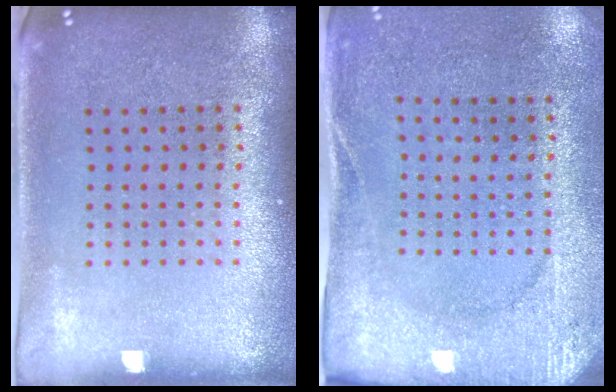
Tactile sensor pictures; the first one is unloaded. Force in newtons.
{"total": 2.7, "press": 2.3, "slide": 1.3}